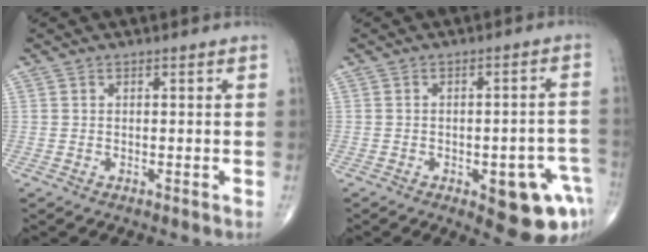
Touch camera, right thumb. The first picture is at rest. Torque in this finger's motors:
{"motor_torque": [1.85, 1.05, 0.76, -1.12, 0.26]}